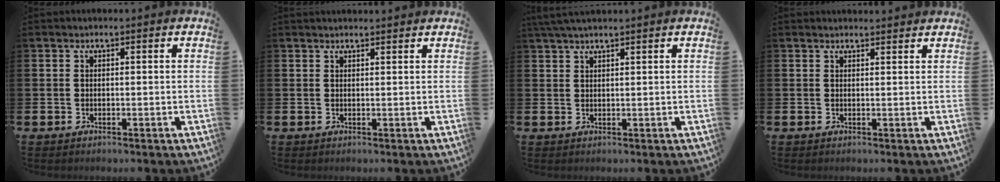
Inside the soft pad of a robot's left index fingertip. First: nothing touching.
{"total": 1.2, "force": [1.2, 0.2, 0.1], "torque": [0.007, -0.003, 0.019]}
{"total": 2.5, "force": [2.2, 0.1, 1.2], "torque": [-0.031, 0.002, 0.041]}
{"total": 1.3, "force": [1.3, 0.1, 0.0], "torque": [0.009, -0.005, 0.021]}